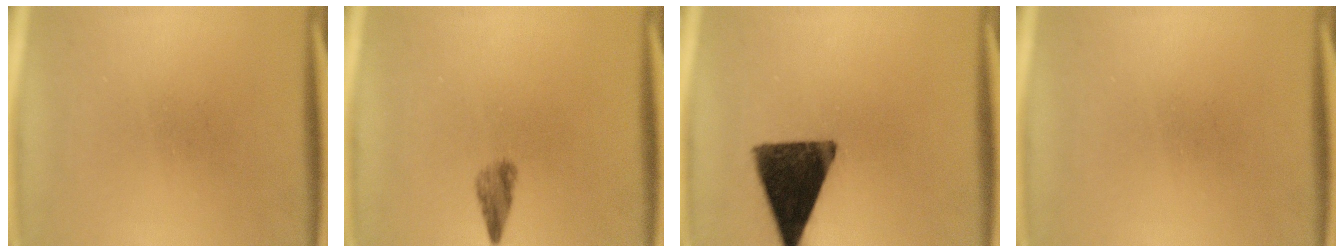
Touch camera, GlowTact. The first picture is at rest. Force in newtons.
{"total": 2.2}
{"total": 14.1}
{"total": 0.0}